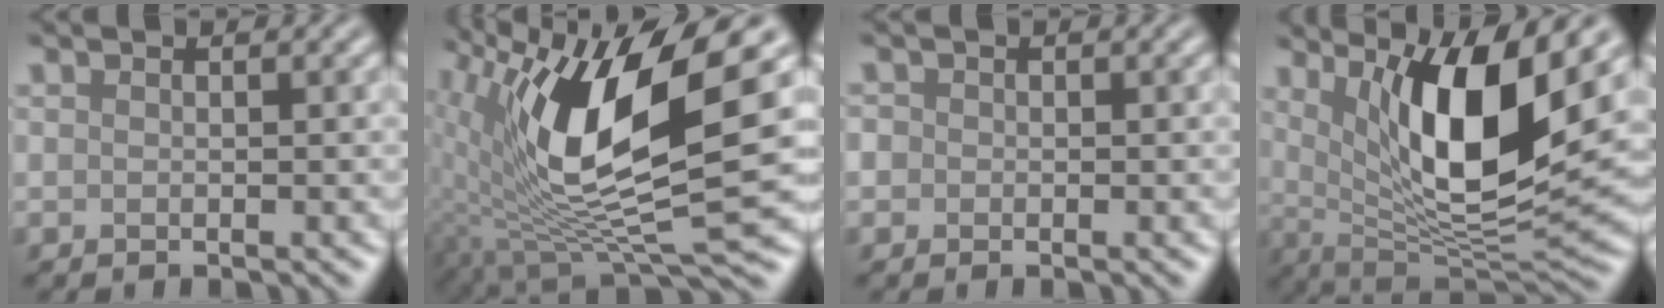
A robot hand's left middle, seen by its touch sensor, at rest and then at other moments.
{"total": 13.6, "force": [3.3, 4.6, 12.4], "torque": [-0.237, -0.013, 0.060]}
{"total": 1.1, "force": [0.1, 1.0, 0.2], "torque": [0.001, 0.002, -0.008]}
{"total": 11.1, "force": [3.9, 3.0, 10.0], "torque": [-0.155, -0.014, 0.072]}